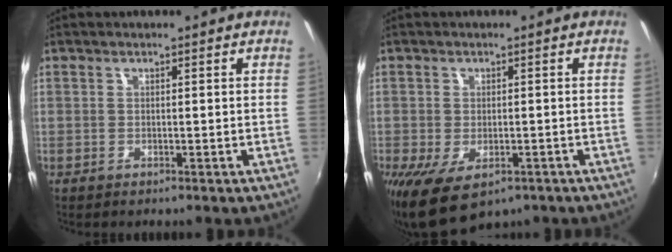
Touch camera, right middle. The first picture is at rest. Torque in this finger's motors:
{"motor_torque": [1.63, -0.51, 0.34, 0.21]}